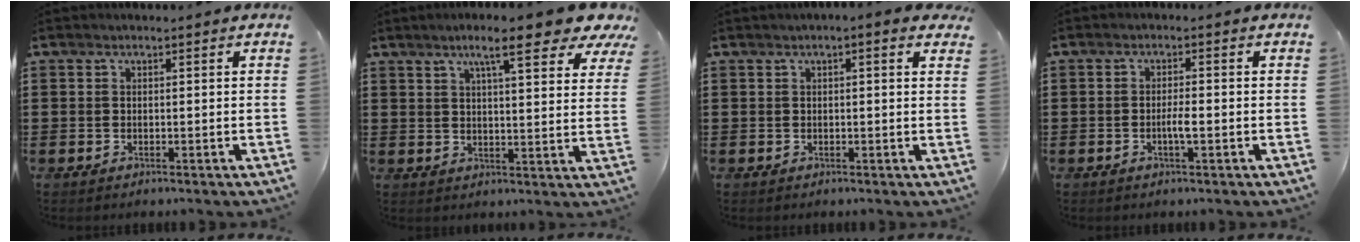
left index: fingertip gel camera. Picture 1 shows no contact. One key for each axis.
{"total": 9.5, "fx": 6.9, "fy": 1.6, "fz": 6.3, "tx": -0.110, "ty": -0.019, "tz": 0.114}
{"total": 1.0, "fx": 0.2, "fy": 0.4, "fz": 0.9, "tx": -0.019, "ty": 0.004, "tz": 0.002}
{"total": 2.4, "fx": -0.8, "fy": 0.4, "fz": 2.3, "tx": -0.043, "ty": 0.001, "tz": -0.014}